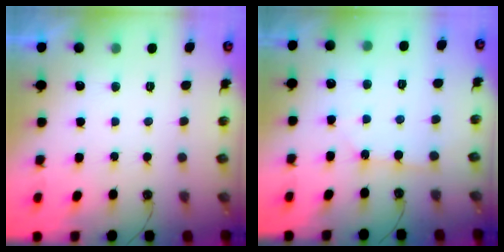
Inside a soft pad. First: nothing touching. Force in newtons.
{"total": 2.3, "press": 2.3, "slide": 0.2}